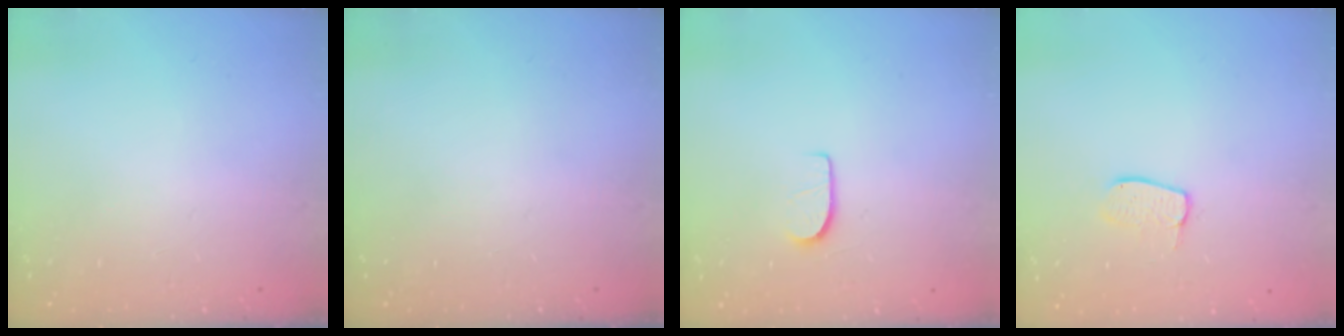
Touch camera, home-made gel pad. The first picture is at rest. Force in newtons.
{"total": 0.0}
{"total": 6.3, "press": 6.3, "slide": 0.7}
{"total": 6.9, "press": 6.9, "slide": 0.4}